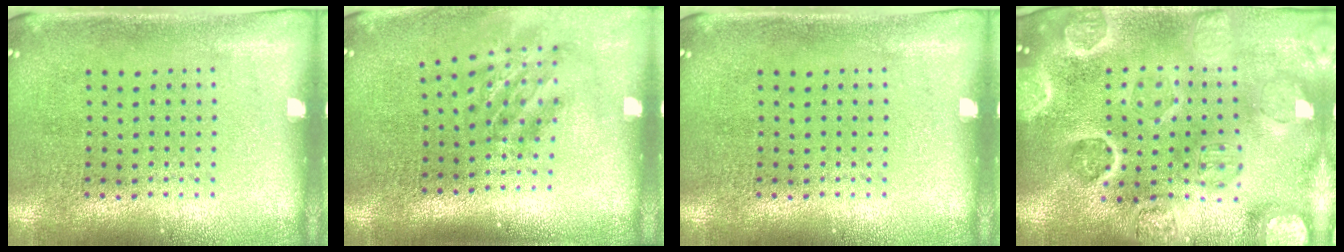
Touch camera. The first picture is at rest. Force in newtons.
{"total": 1.9, "press": 1.2, "slide": 1.4}
{"total": 0.0}
{"total": 4.1, "press": 3.9, "slide": 1.4}